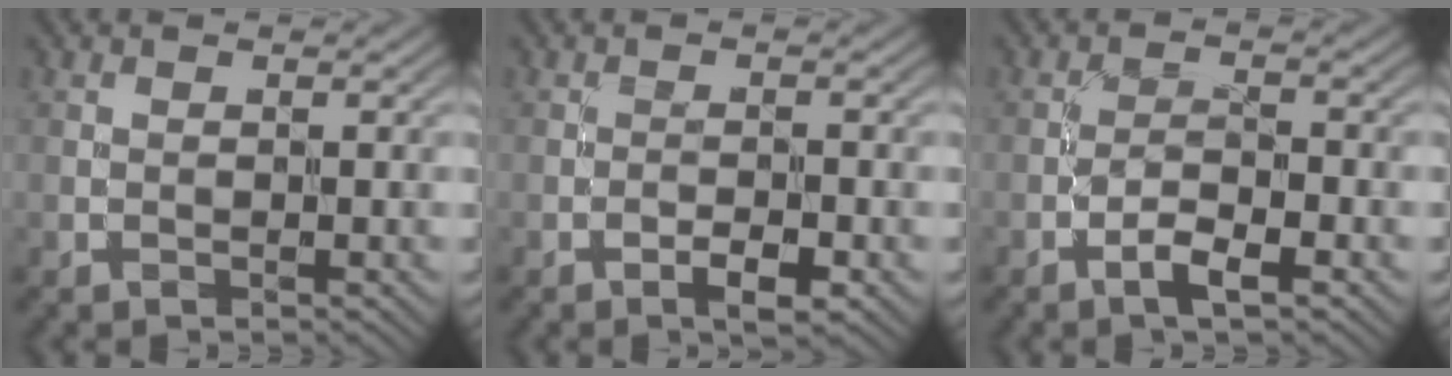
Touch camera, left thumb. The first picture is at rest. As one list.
[{"total": 2.3, "force": [-1.4, 0.6, 1.7], "torque": [-0.029, 0.005, -0.024]}, {"total": 2.9, "force": [-1.9, 0.6, 2.1], "torque": [-0.042, 0.007, -0.041]}]